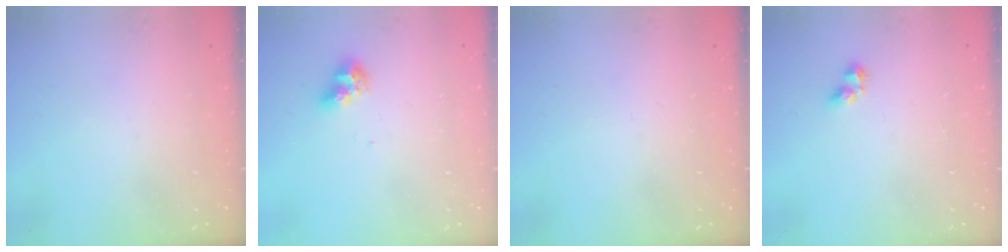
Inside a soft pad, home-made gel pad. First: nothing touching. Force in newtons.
{"total": 8.1, "press": 8.1, "slide": 0.8}
{"total": 0.0}
{"total": 4.0, "press": 3.9, "slide": 0.5}